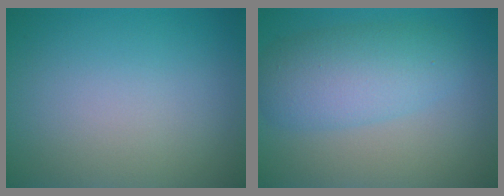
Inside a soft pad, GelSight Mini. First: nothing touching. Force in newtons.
{"total": 5.2, "press": 5.2, "slide": 0.1}